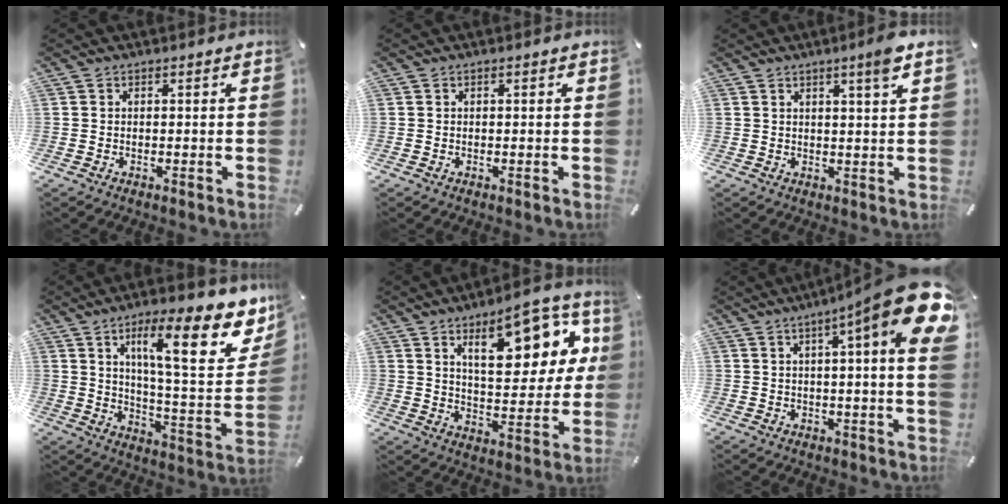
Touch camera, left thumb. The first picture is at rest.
{"total": 0.0}
{"total": 4.7, "force": [2.7, 0.1, 3.8], "torque": [-0.062, -0.007, 0.041]}
{"total": 20.6, "force": [10.7, 5.6, 16.6], "torque": [-0.239, -0.064, 0.157]}
{"total": 18.7, "force": [9.4, 8.3, 13.9], "torque": [-0.186, -0.042, 0.150]}
{"total": 16.0, "force": [6.6, 1.4, 14.5], "torque": [-0.211, -0.043, 0.092]}